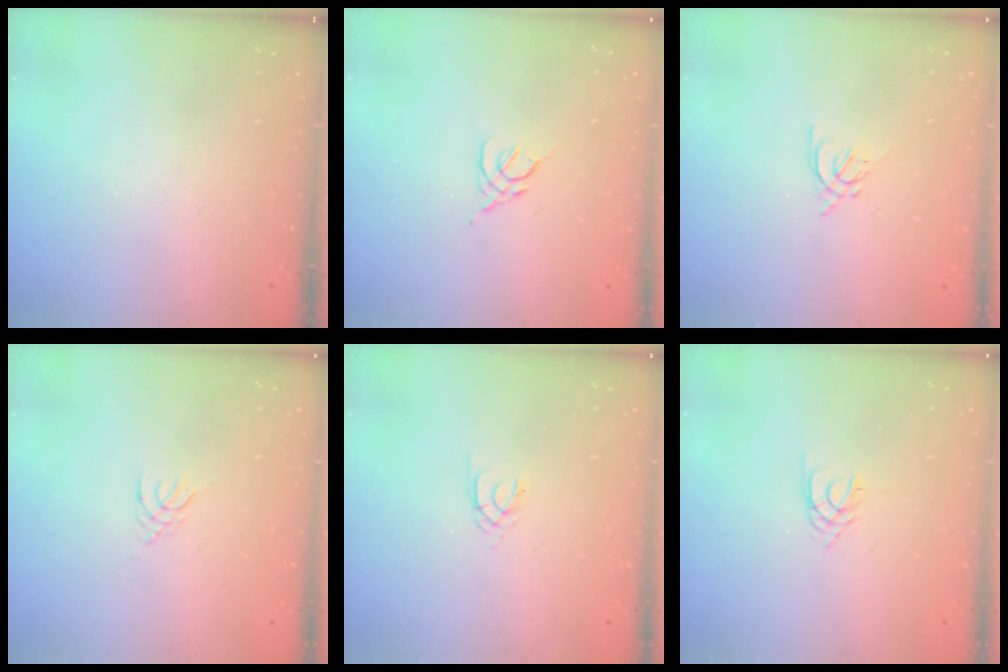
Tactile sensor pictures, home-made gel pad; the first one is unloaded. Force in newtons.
{"total": 2.4, "press": 2.3, "slide": 0.6}
{"total": 2.0, "press": 1.9, "slide": 0.5}
{"total": 1.2, "press": 1.2, "slide": 0.3}
{"total": 1.3, "press": 1.2, "slide": 0.3}
{"total": 2.1, "press": 2.1, "slide": 0.3}